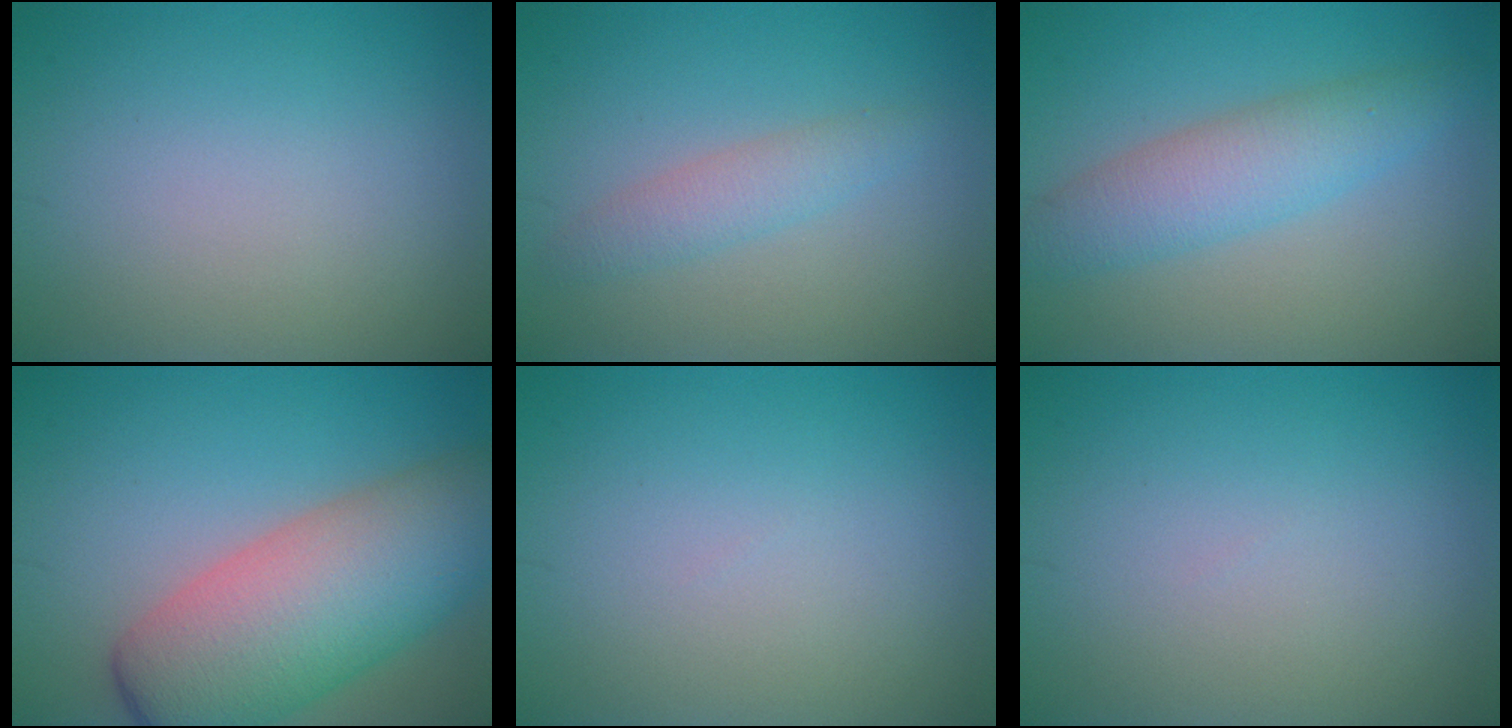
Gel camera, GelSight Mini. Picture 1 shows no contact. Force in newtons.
{"total": 2.1, "press": 2.1, "slide": 0.1}
{"total": 4.5, "press": 4.5, "slide": 0.1}
{"total": 10.6, "press": 10.6, "slide": 0.4}
{"total": 0.0}
{"total": 0.0}